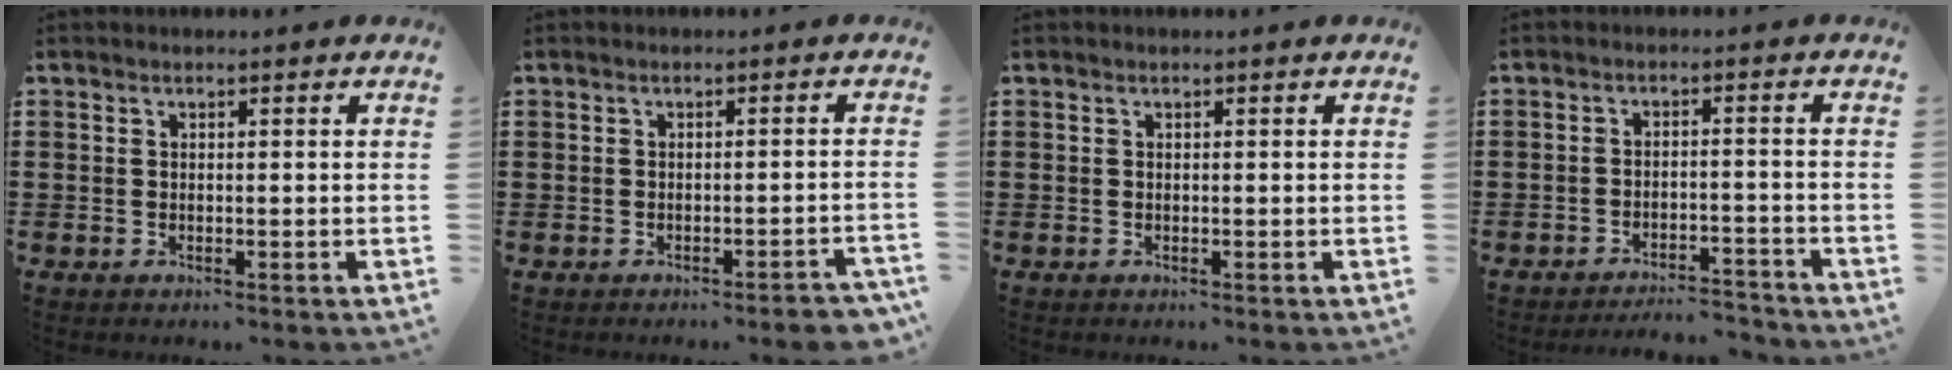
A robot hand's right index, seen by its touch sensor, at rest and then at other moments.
{"total": 2.0, "force": [-1.8, 0.2, 0.7], "torque": [-0.014, 0.001, -0.038]}
{"total": 0.0}
{"total": 3.5, "force": [-3.5, 0.1, 0.5], "torque": [-0.014, 0.002, -0.074]}